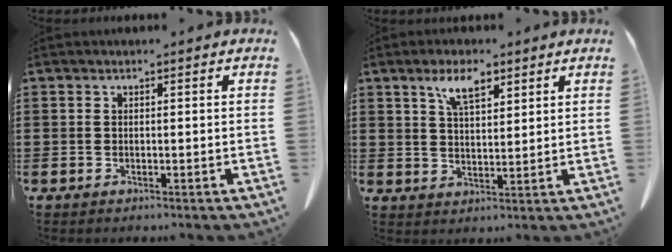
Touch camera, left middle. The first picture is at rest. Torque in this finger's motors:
{"motor_torque": [2.14, 0.00, 0.43, 0.15]}